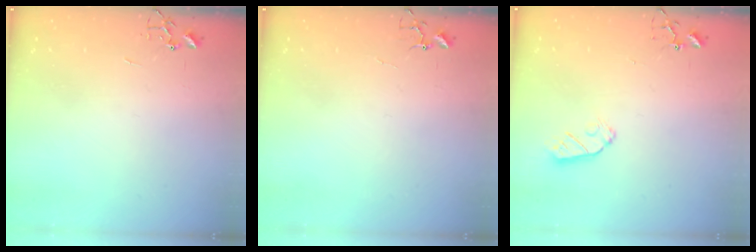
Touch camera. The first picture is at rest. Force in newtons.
{"total": 4.0, "press": 4.0, "slide": 0.3}
{"total": 5.5, "press": 5.4, "slide": 0.8}